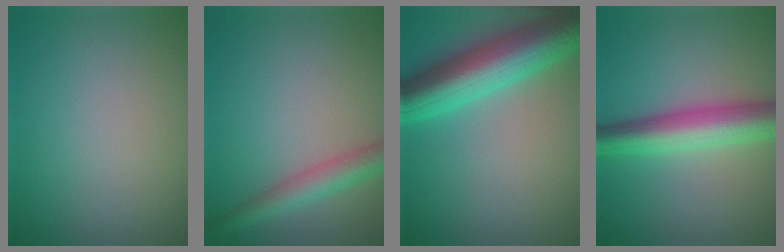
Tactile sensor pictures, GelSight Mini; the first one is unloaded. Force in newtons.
{"total": 3.6, "press": 3.6, "slide": 0.1}
{"total": 9.4, "press": 9.4, "slide": 0.3}
{"total": 6.5, "press": 6.5, "slide": 0.1}